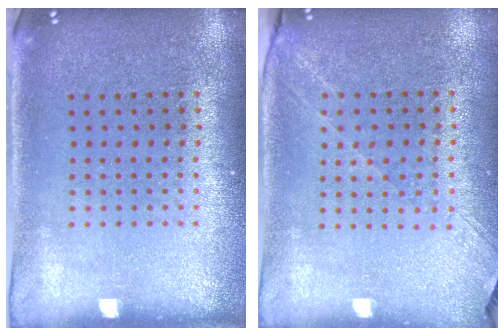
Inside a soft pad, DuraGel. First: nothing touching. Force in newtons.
{"total": 1.3, "press": 1.2, "slide": 0.5}